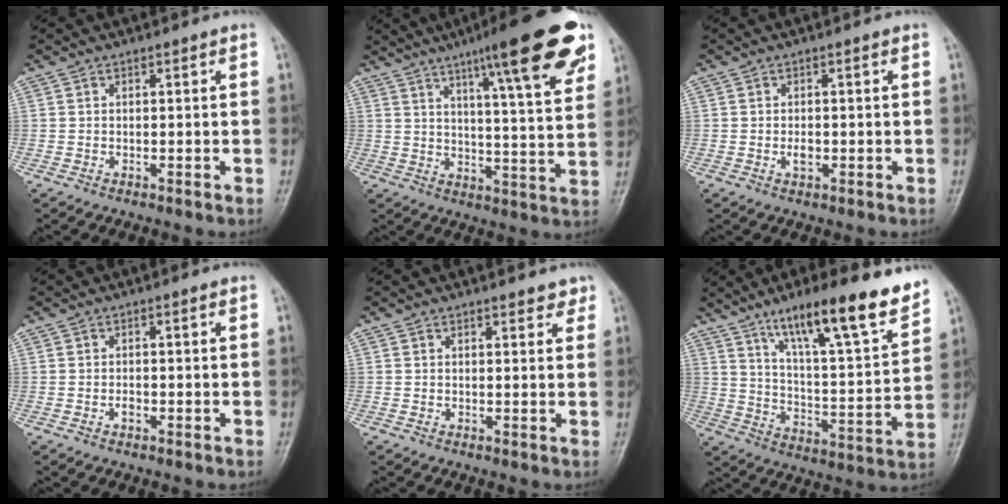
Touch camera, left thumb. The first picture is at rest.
{"total": 19.8, "force": [11.4, 3.1, 15.9], "torque": [-0.203, -0.036, 0.162]}
{"total": 1.7, "force": [-0.3, 1.0, 1.4], "torque": [-0.020, 0.000, -0.005]}
{"total": 1.0, "force": [-0.4, 0.5, 0.7], "torque": [-0.009, 0.001, -0.007]}
{"total": 2.5, "force": [2.1, 1.0, 1.0], "torque": [0.008, -0.007, 0.020]}
{"total": 19.5, "force": [13.3, 3.3, 13.9], "torque": [-0.192, -0.062, 0.215]}